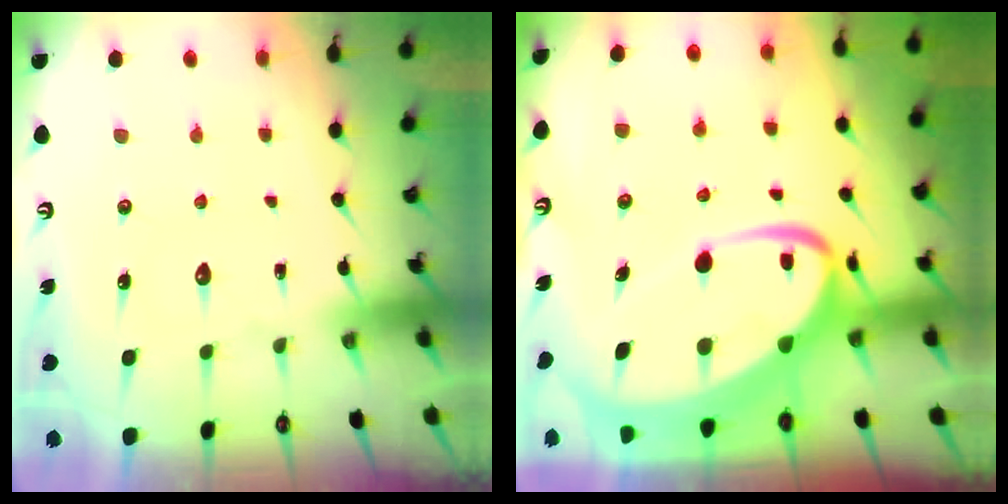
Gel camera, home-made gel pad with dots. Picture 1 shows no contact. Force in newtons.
{"total": 11.9, "press": 11.8, "slide": 1.4}